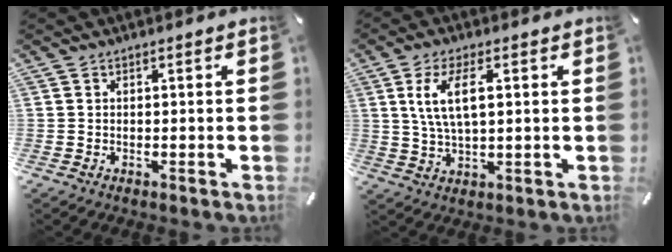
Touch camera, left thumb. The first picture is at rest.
{"total": 8.6, "force": [2.6, 3.5, 7.4], "torque": [-0.164, 0.003, 0.041]}